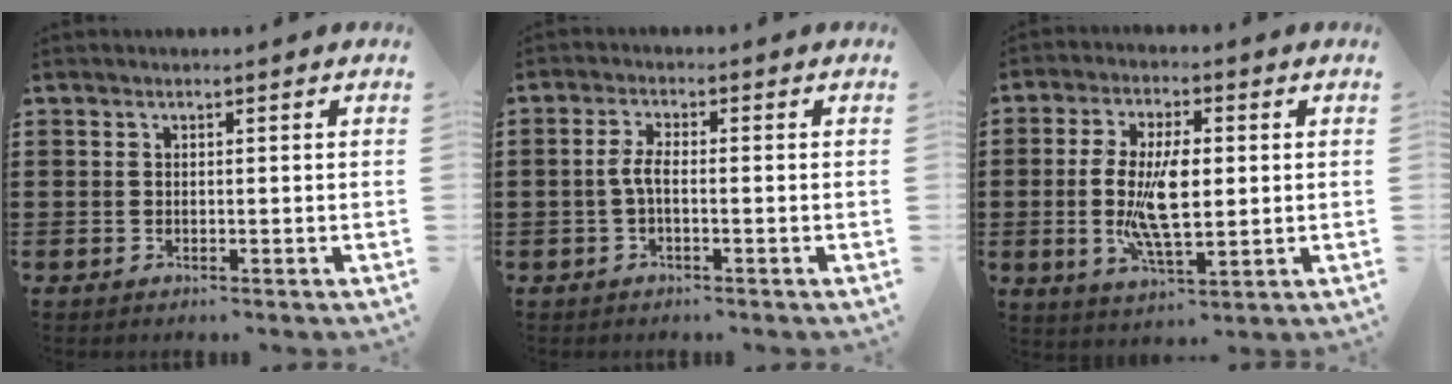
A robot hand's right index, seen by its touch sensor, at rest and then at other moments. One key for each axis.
{"total": 3.0, "fx": -0.7, "fy": 0.9, "fz": 2.8, "tx": -0.073, "ty": -0.005, "tz": -0.022}
{"total": 9.3, "fx": -0.1, "fy": 3.6, "fz": 8.6, "tx": -0.182, "ty": -0.002, "tz": -0.006}